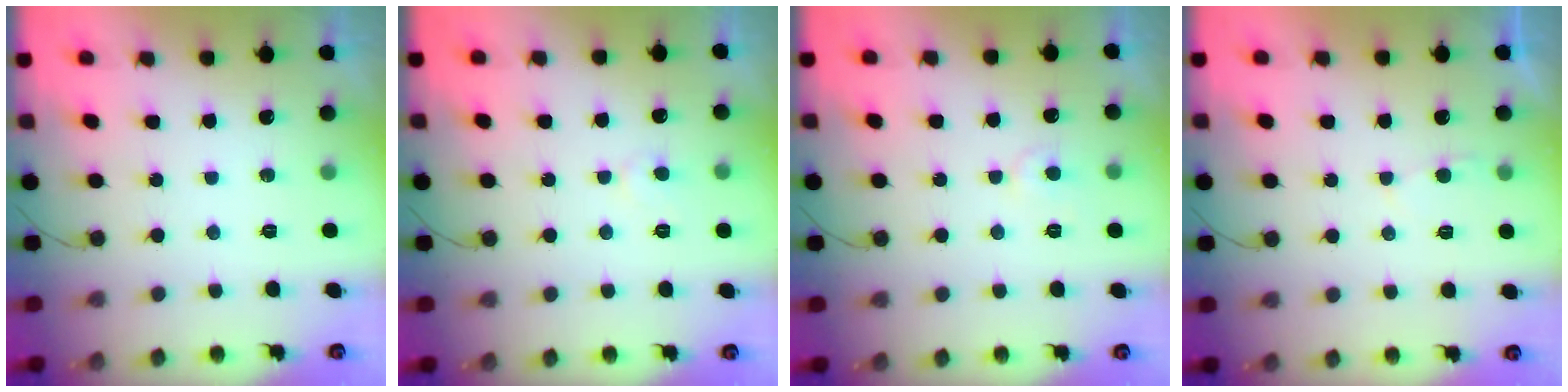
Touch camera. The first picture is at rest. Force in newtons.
{"total": 3.2, "press": 3.2, "slide": 0.4}
{"total": 4.5, "press": 4.4, "slide": 0.4}
{"total": 1.8, "press": 1.8, "slide": 0.3}